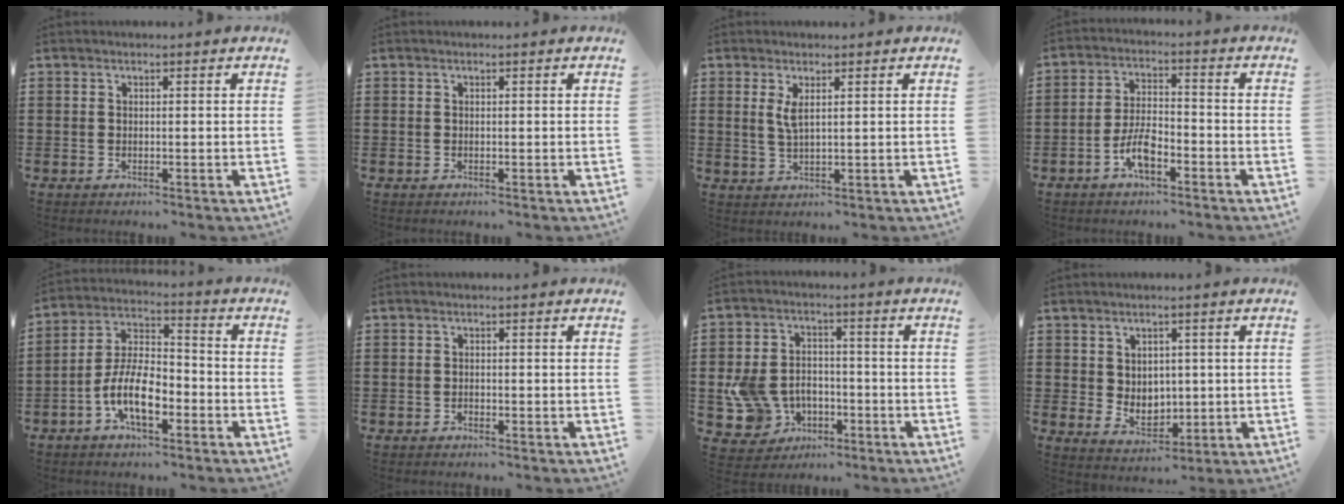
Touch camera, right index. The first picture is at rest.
{"total": 0.0}
{"total": 2.7, "force": [1.0, 0.7, 2.4], "torque": [-0.052, 0.002, 0.017]}
{"total": 5.9, "force": [-3.0, 2.4, 4.5], "torque": [-0.109, 0.002, -0.064]}
{"total": 9.4, "force": [-4.0, 4.2, 7.4], "torque": [-0.171, -0.001, -0.080]}
{"total": 0.6, "force": [-0.4, 0.3, 0.2], "torque": [-0.004, 0.001, -0.010]}
{"total": 7.9, "force": [-2.1, 6.7, 3.5], "torque": [-0.108, 0.016, -0.039]}
{"total": 4.0, "force": [1.4, 3.4, 1.6], "torque": [-0.028, 0.000, 0.023]}